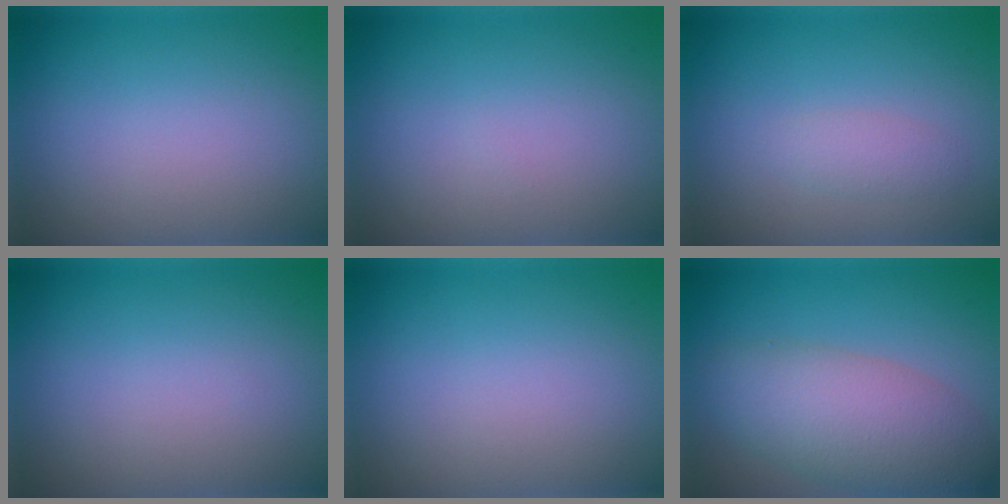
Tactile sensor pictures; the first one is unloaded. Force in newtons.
{"total": 0.0}
{"total": 1.4, "press": 1.4, "slide": 0.1}
{"total": 0.0}
{"total": 0.0}
{"total": 6.6, "press": 6.6, "slide": 0.5}